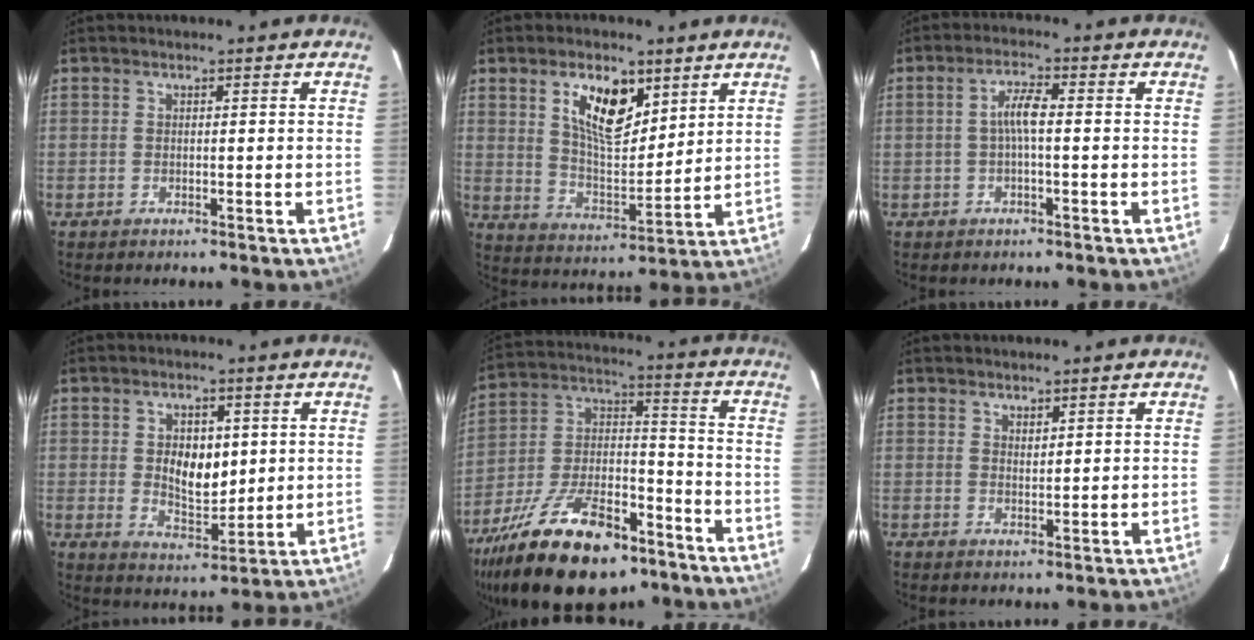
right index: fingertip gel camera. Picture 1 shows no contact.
{"total": 11.5, "force": [5.8, 5.3, 8.4], "torque": [-0.146, 0.005, 0.111]}
{"total": 3.8, "force": [-0.3, 0.7, 3.7], "torque": [-0.072, 0.009, -0.004]}
{"total": 8.0, "force": [1.3, 5.0, 6.1], "torque": [-0.100, -0.002, 0.031]}
{"total": 25.0, "force": [-16.2, 11.1, 15.3], "torque": [-0.296, -0.007, -0.259]}
{"total": 1.5, "force": [1.2, 0.7, 0.6], "torque": [-0.006, 0.000, 0.021]}